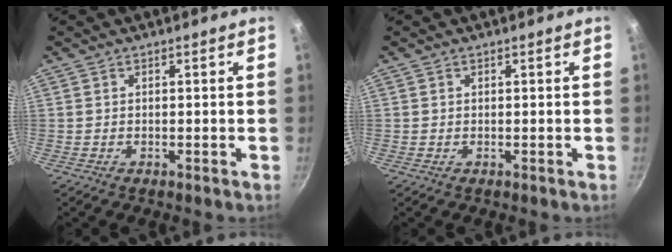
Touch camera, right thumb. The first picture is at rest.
{"total": 0.0}